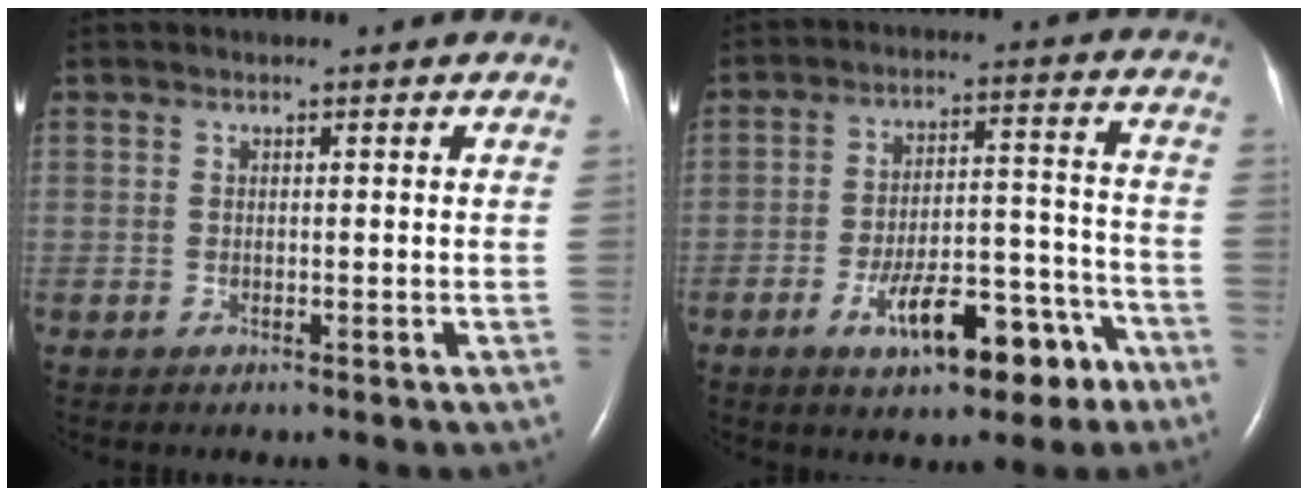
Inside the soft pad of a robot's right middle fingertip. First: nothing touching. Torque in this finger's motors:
{"motor_torque": [1.14, -1.00, 0.31, 0.13]}